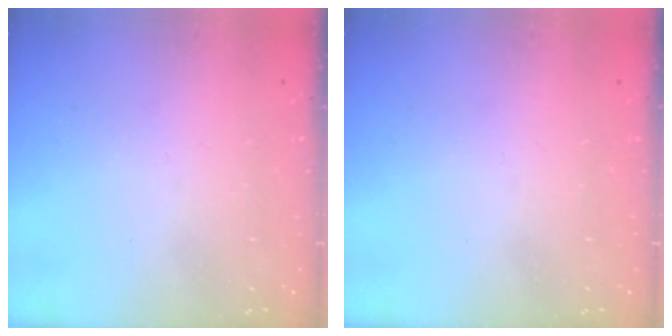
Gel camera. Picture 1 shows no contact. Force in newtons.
{"total": 0.0}